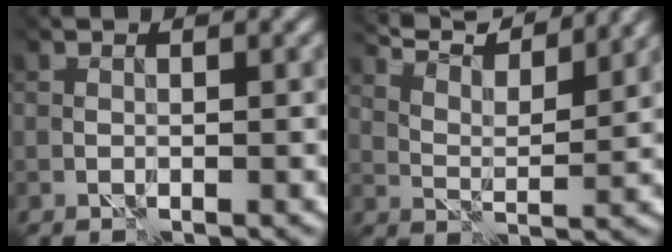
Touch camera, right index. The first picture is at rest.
{"total": 8.9, "force": [8.0, 0.8, 3.8], "torque": [-0.070, 0.006, 0.122]}